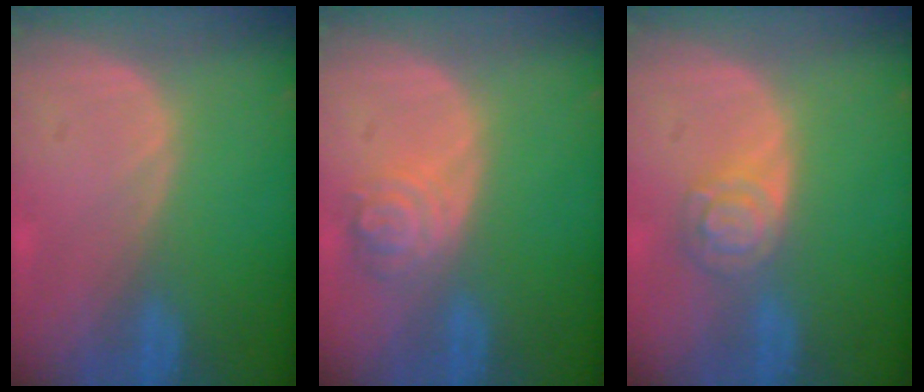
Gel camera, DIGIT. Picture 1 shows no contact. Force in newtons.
{"total": 4.6, "press": 4.2, "slide": 1.8}
{"total": 5.3, "press": 4.6, "slide": 2.6}